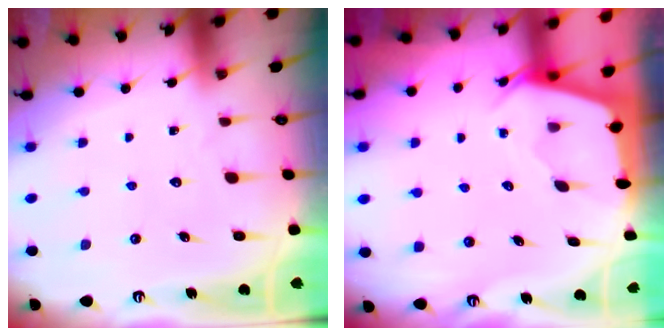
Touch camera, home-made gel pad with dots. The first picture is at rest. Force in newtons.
{"total": 2.4, "press": 2.4, "slide": 0.3}